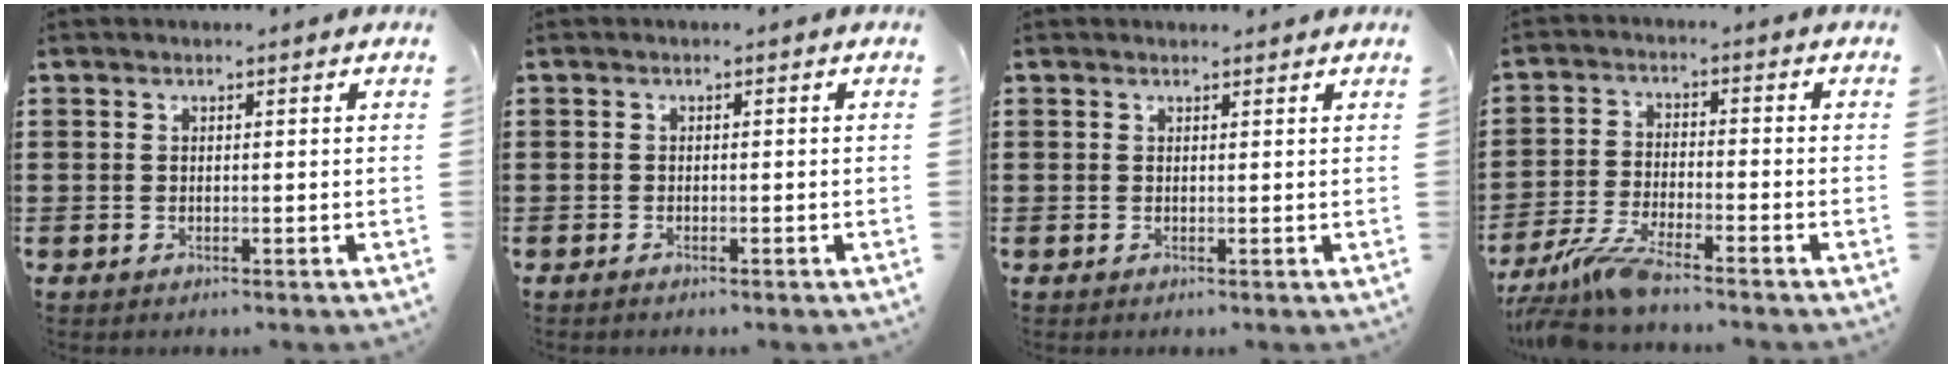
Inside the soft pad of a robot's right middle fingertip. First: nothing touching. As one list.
[{"total": 0.0}, {"total": 0.6, "force": [0.6, 0.1, 0.1], "torque": [0.004, -0.003, 0.009]}, {"total": 6.4, "force": [-5.4, 0.1, 3.4], "torque": [-0.086, -0.018, -0.108]}]